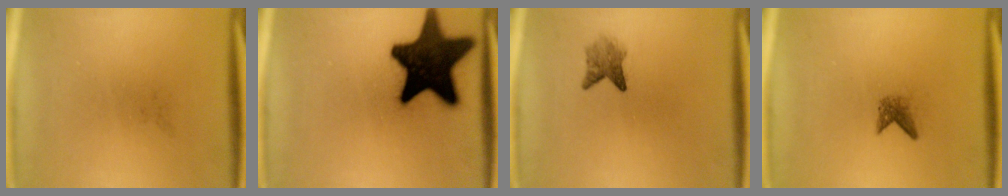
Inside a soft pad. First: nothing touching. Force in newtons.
{"total": 19.2}
{"total": 2.6}
{"total": 1.6}